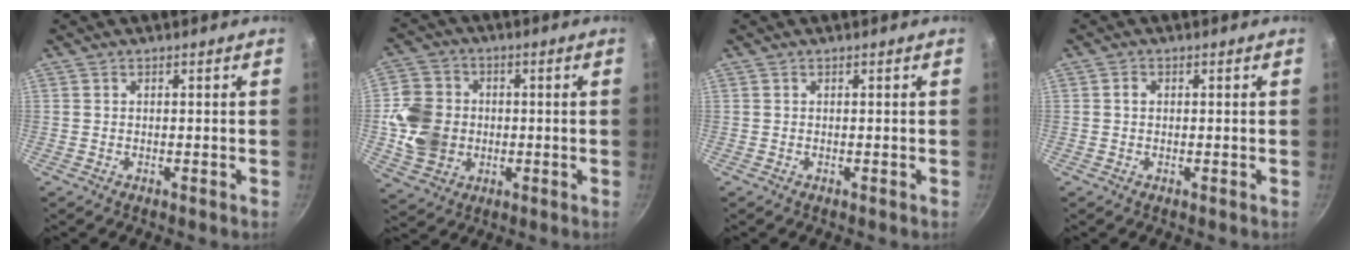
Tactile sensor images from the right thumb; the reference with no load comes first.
{"total": 11.7, "force": [-0.6, 10.1, 5.8], "torque": [-0.085, 0.010, -0.011]}
{"total": 0.0}
{"total": 1.2, "force": [0.1, 0.9, 0.7], "torque": [-0.011, 0.006, 0.002]}